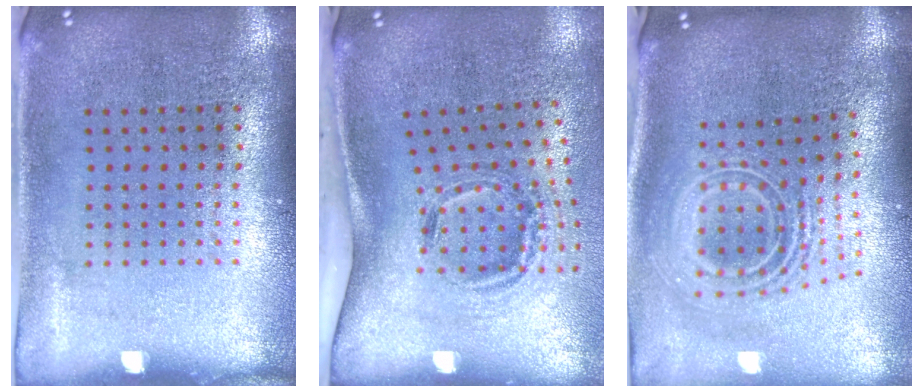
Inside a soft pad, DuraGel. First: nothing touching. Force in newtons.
{"total": 1.7, "press": 1.2, "slide": 1.3}
{"total": 2.7, "press": 1.8, "slide": 1.9}